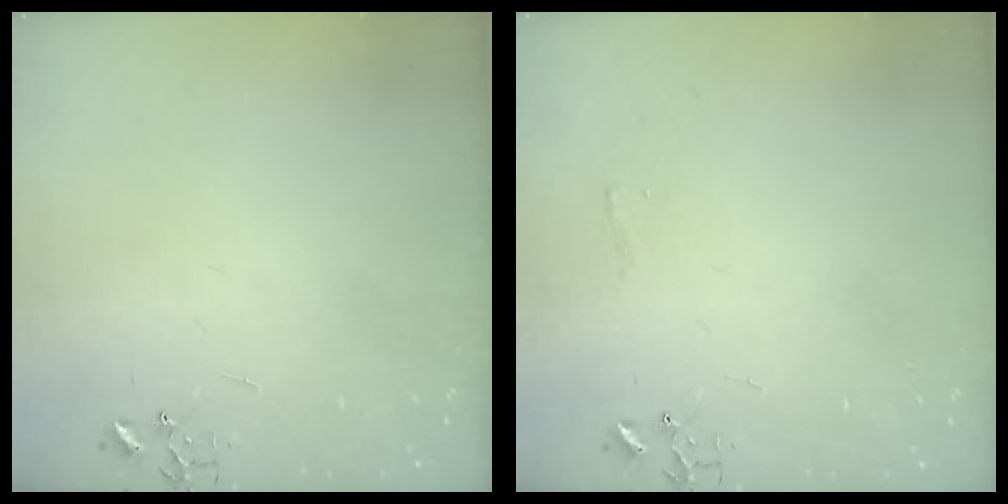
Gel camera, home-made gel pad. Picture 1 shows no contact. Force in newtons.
{"total": 3.4, "press": 3.4, "slide": 0.4}